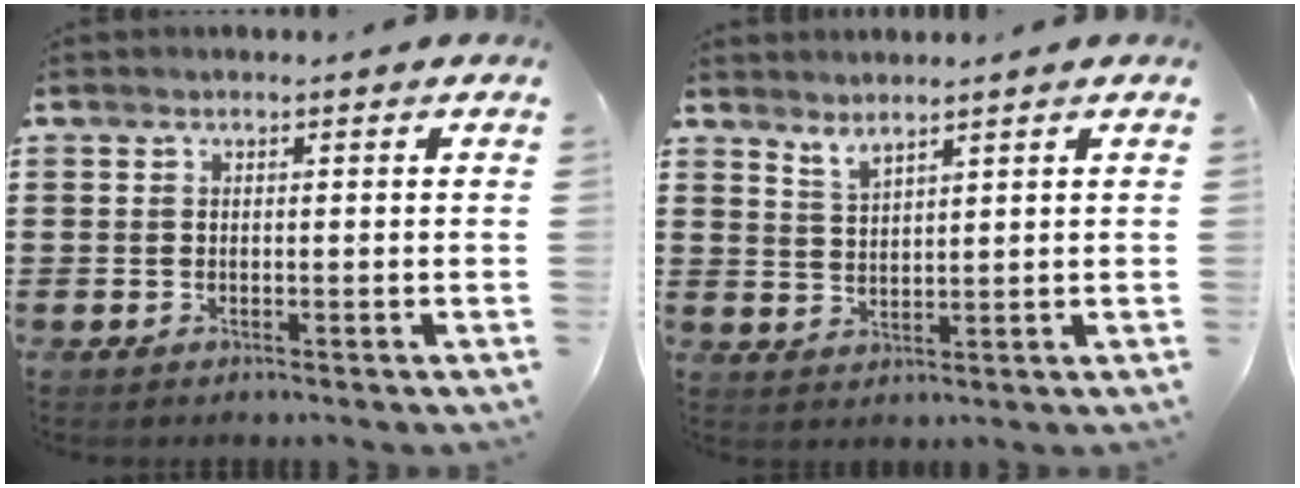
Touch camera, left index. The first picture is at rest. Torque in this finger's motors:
{"motor_torque": [0.24, -0.40, 0.05, 0.01]}